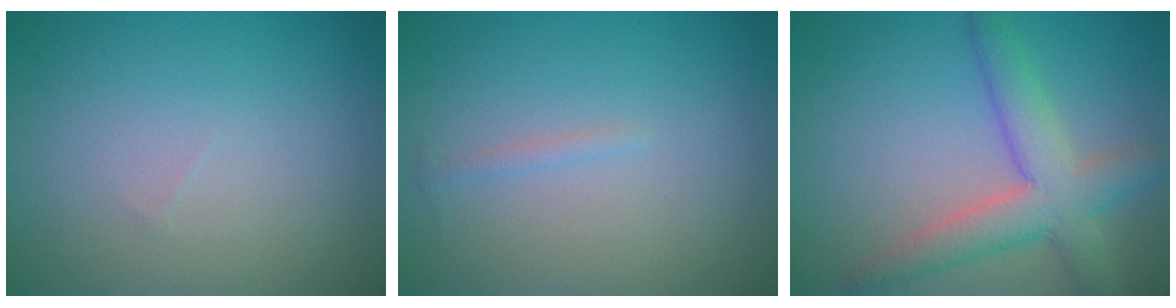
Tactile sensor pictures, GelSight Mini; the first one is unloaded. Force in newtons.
{"total": 0.6, "press": 0.6, "slide": 0.1}
{"total": 5.5, "press": 5.5, "slide": 0.3}